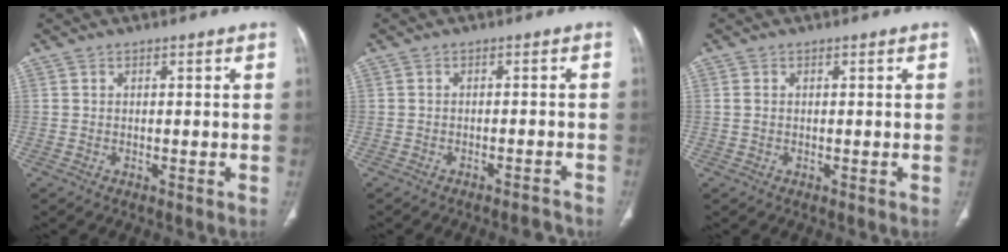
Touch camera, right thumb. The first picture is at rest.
{"total": 3.4, "force": [-3.2, 0.6, 0.9], "torque": [-0.013, 0.021, -0.041]}
{"total": 0.9, "force": [0.1, 0.5, 0.7], "torque": [-0.023, 0.003, 0.004]}